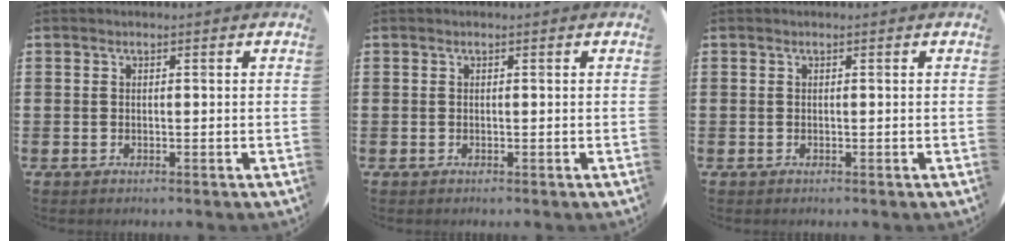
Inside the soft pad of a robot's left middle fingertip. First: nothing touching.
{"total": 0.0}
{"total": 0.0}